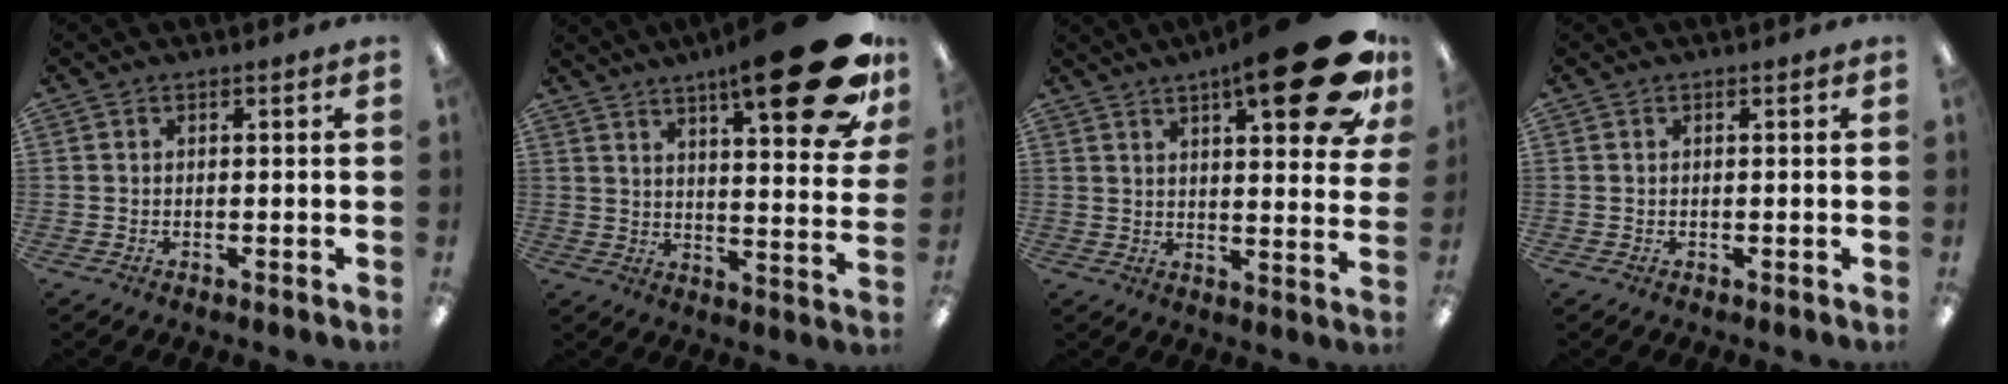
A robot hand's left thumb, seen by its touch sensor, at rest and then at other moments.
{"total": 22.2, "force": [13.3, 5.6, 16.9], "torque": [-0.234, -0.082, 0.205]}
{"total": 20.9, "force": [11.3, 5.7, 16.6], "torque": [-0.220, -0.064, 0.170]}
{"total": 0.0}